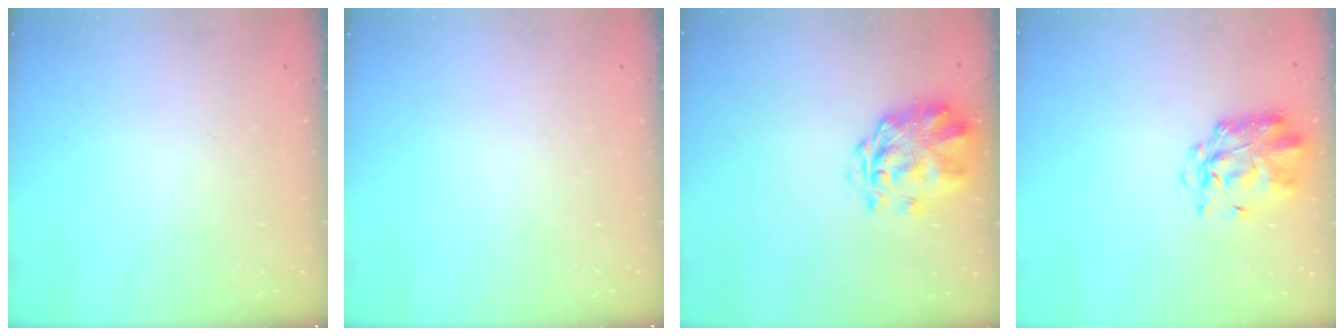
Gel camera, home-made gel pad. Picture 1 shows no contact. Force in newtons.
{"total": 0.0}
{"total": 3.1, "press": 2.8, "slide": 1.5}
{"total": 2.9, "press": 2.8, "slide": 0.7}